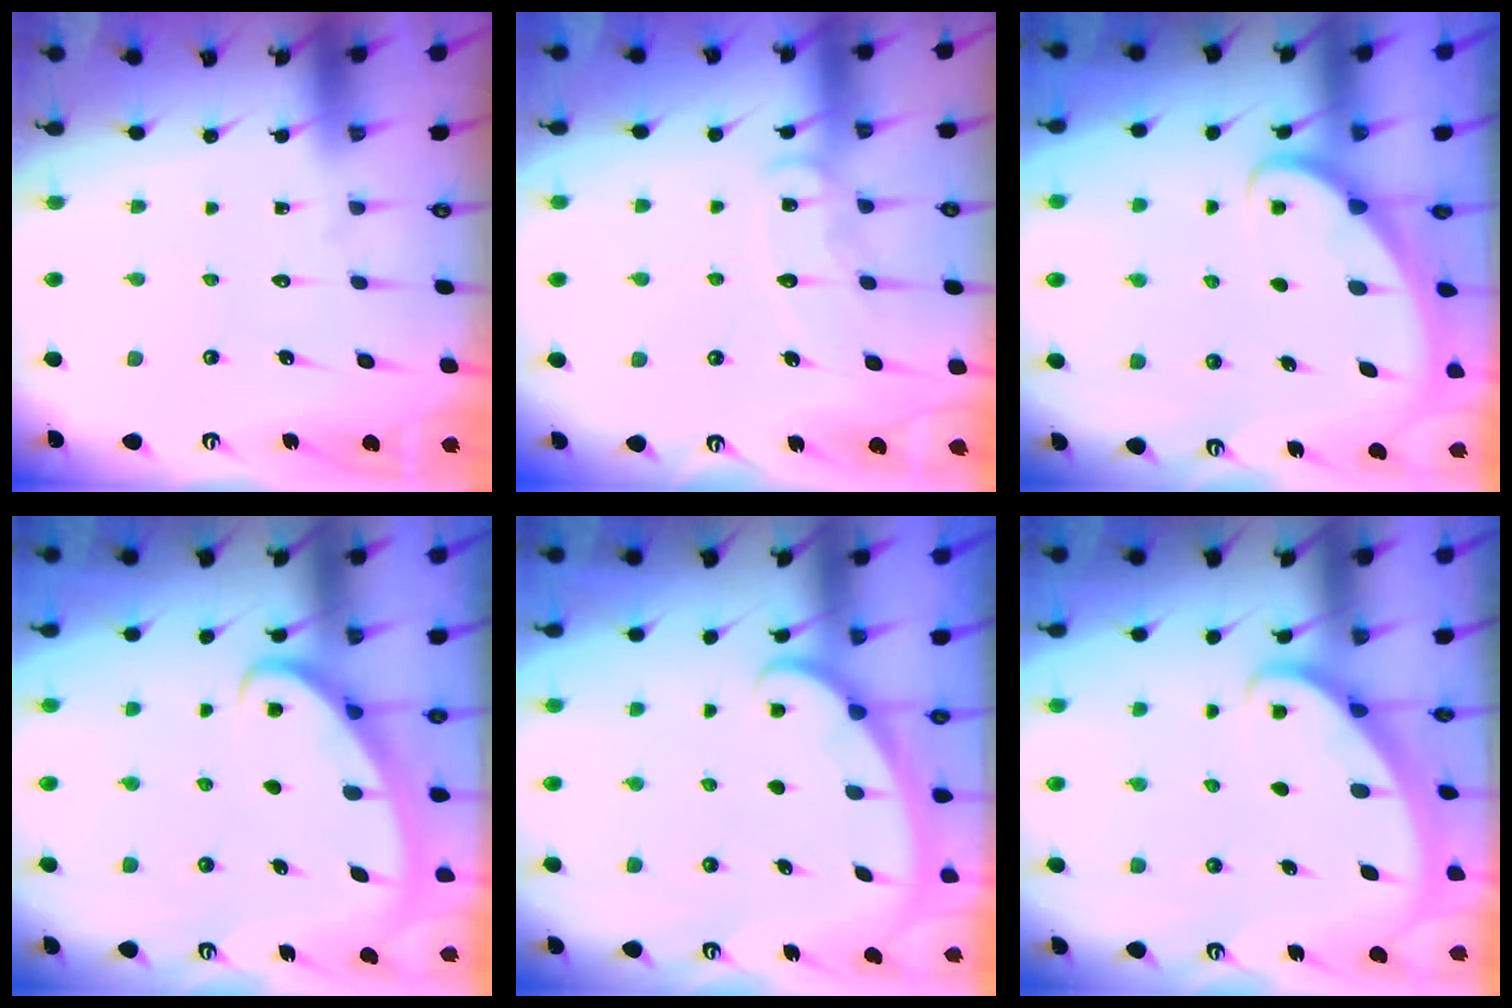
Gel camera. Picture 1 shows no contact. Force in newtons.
{"total": 10.3, "press": 10.2, "slide": 0.9}
{"total": 1.9, "press": 1.9, "slide": 0.1}
{"total": 2.9, "press": 2.8, "slide": 0.3}
{"total": 3.4, "press": 3.4, "slide": 0.2}
{"total": 1.8, "press": 1.7, "slide": 0.1}